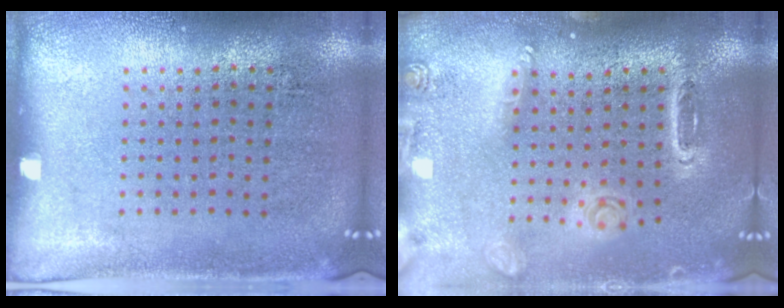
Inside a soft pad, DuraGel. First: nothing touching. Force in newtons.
{"total": 1.5, "press": 1.5, "slide": 0.1}